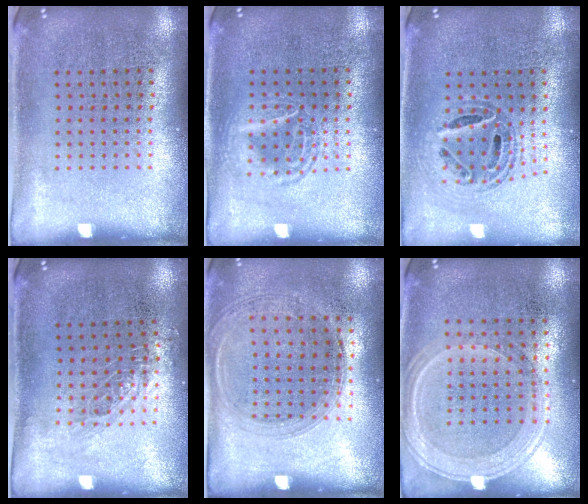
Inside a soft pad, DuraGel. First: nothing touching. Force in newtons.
{"total": 1.2, "press": 1.2, "slide": 0.1}
{"total": 0.9, "press": 0.9, "slide": 0.1}
{"total": 0.8, "press": 0.8, "slide": 0.2}
{"total": 1.3, "press": 1.2, "slide": 0.5}
{"total": 1.3, "press": 1.2, "slide": 0.3}